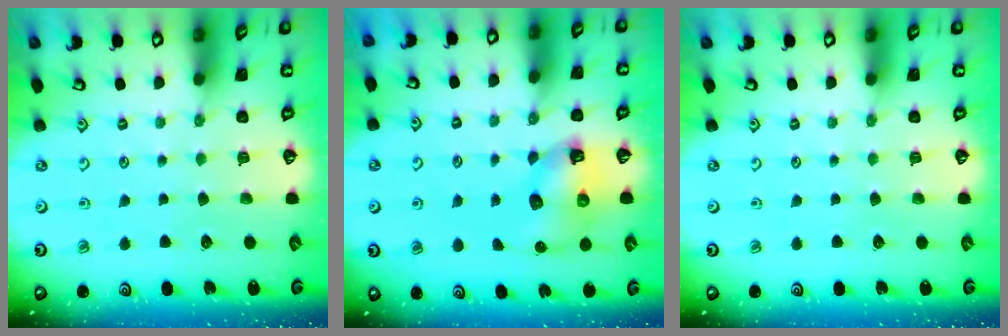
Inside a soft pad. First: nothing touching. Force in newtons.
{"total": 6.8, "press": 6.8, "slide": 0.2}
{"total": 0.0}